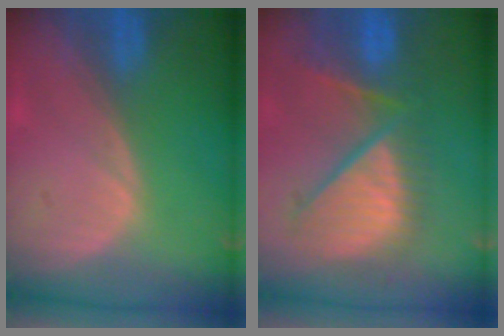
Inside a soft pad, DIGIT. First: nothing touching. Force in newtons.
{"total": 10.6, "press": 9.9, "slide": 4.0}